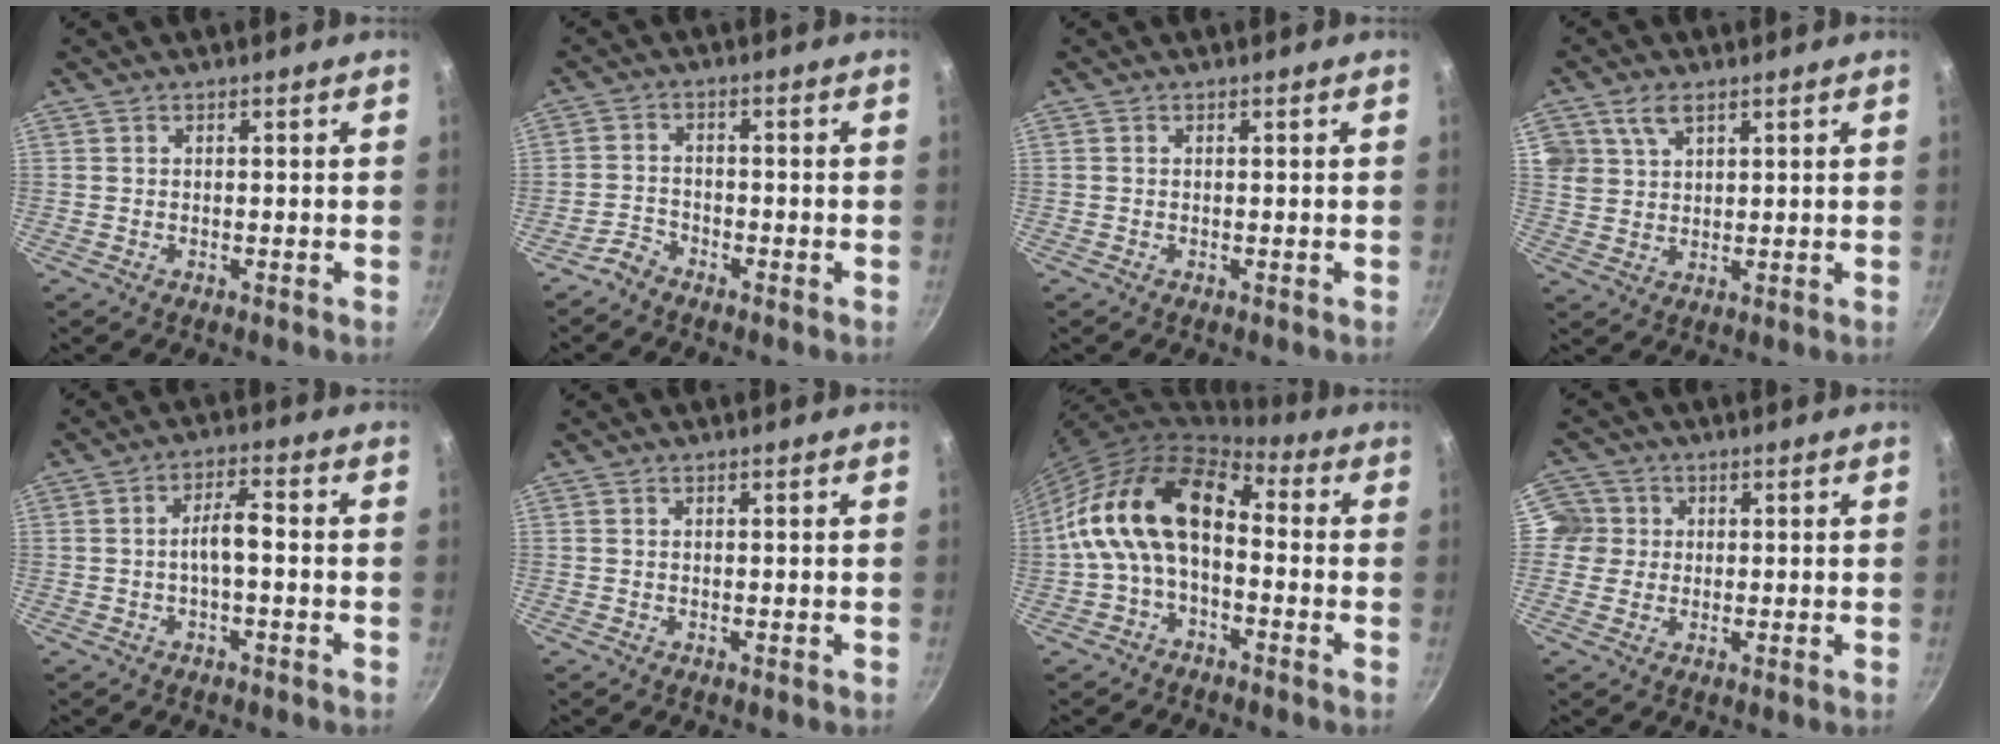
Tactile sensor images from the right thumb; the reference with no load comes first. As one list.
[{"total": 2.9, "force": [-2.6, 1.3, 0.6], "torque": [-0.012, 0.027, -0.052]}, {"total": 0.0}, {"total": 5.2, "force": [3.0, 3.3, 2.8], "torque": [-0.040, -0.006, 0.062]}, {"total": 4.6, "force": [-1.0, 1.4, 4.3], "torque": [-0.082, 0.027, -0.020]}, {"total": 0.0}, {"total": 15.2, "force": [-1.0, 9.1, 12.1], "torque": [-0.205, 0.042, -0.036]}, {"total": 5.0, "force": [0.5, 4.9, 0.9], "torque": [0.021, 0.004, -0.006]}]